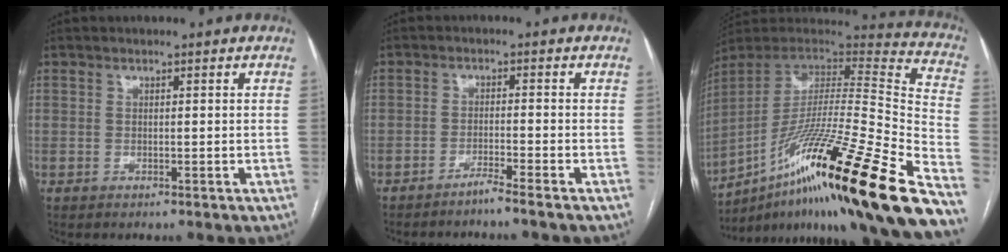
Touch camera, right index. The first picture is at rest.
{"total": 2.9, "force": [-2.4, -0.9, 1.2], "torque": [-0.033, -0.003, -0.046]}
{"total": 39.7, "force": [-24.2, 2.4, 31.4], "torque": [-0.433, -0.048, -0.390]}